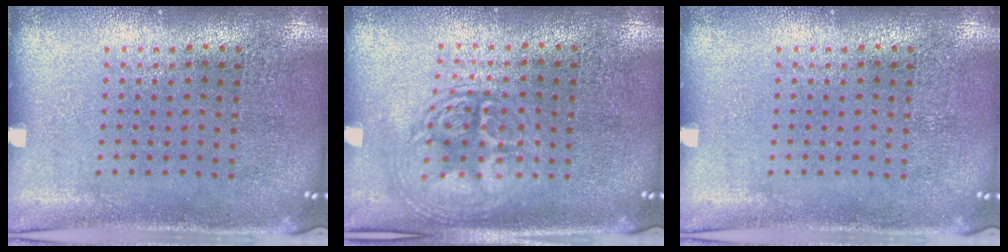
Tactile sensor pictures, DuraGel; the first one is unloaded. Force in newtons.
{"total": 3.0, "press": 3.0, "slide": 0.4}
{"total": 0.0}